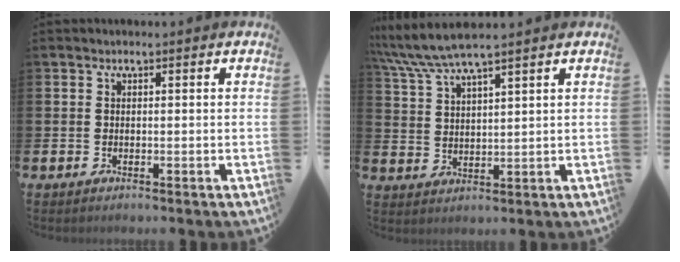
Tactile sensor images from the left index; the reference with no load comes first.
{"total": 6.1, "force": [5.5, 0.4, 2.6], "torque": [-0.071, -0.020, 0.098]}